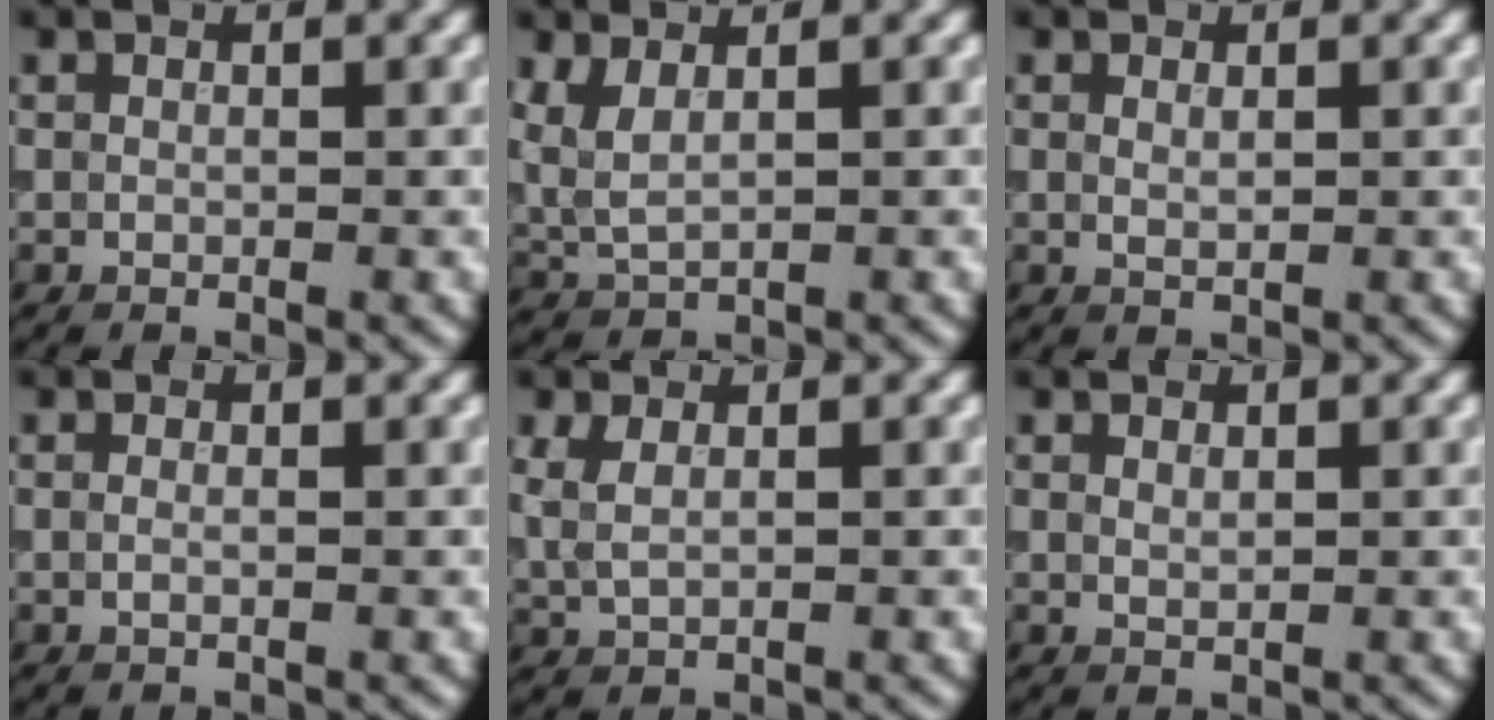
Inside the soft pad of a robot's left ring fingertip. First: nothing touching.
{"total": 2.9, "force": [1.1, 1.3, 2.3], "torque": [-0.061, 0.001, 0.027]}
{"total": 0.9, "force": [0.3, 0.3, 0.8], "torque": [-0.015, 0.000, 0.006]}
{"total": 0.6, "force": [0.0, 0.2, 0.6], "torque": [-0.013, -0.007, -0.003]}
{"total": 2.0, "force": [0.7, 1.0, 1.6], "torque": [-0.038, 0.000, 0.019]}
{"total": 0.6, "force": [0.4, 0.2, 0.5], "torque": [-0.010, -0.001, 0.008]}